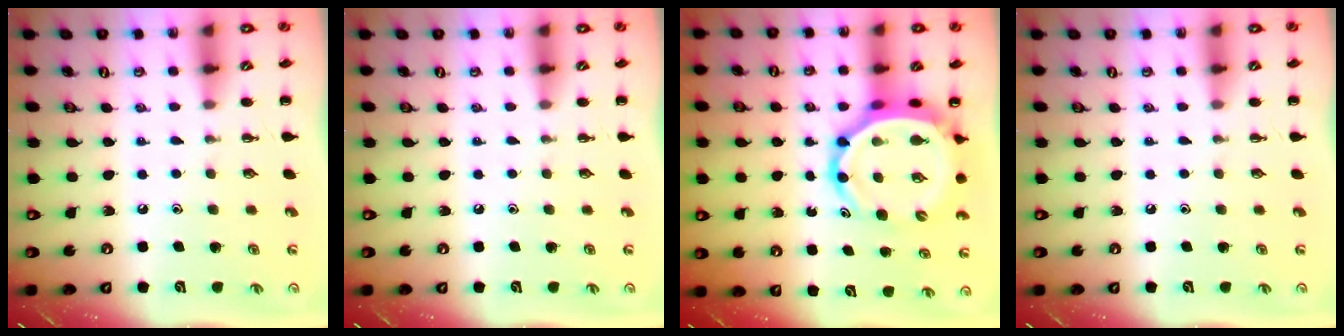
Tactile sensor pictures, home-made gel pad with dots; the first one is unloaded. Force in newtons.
{"total": 0.0}
{"total": 10.6, "press": 10.2, "slide": 2.9}
{"total": 0.0}